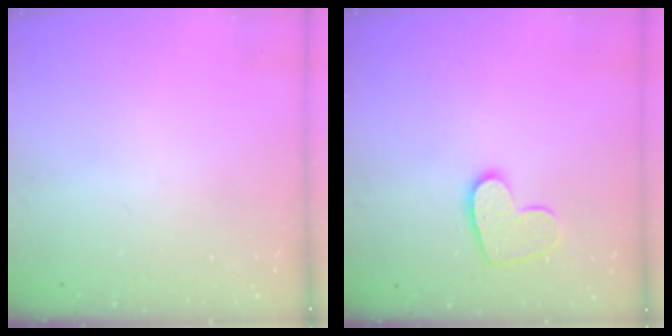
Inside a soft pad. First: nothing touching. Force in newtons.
{"total": 10.6, "press": 10.5, "slide": 0.8}